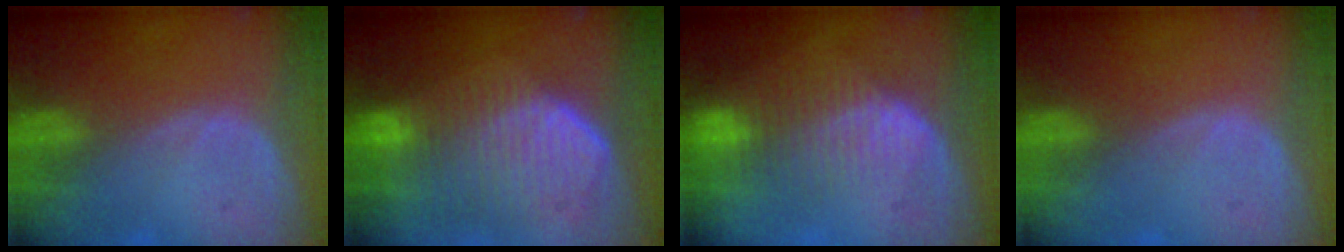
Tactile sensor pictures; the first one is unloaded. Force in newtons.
{"total": 10.8, "press": 9.5, "slide": 5.2}
{"total": 8.5, "press": 7.4, "slide": 4.3}
{"total": 0.0}